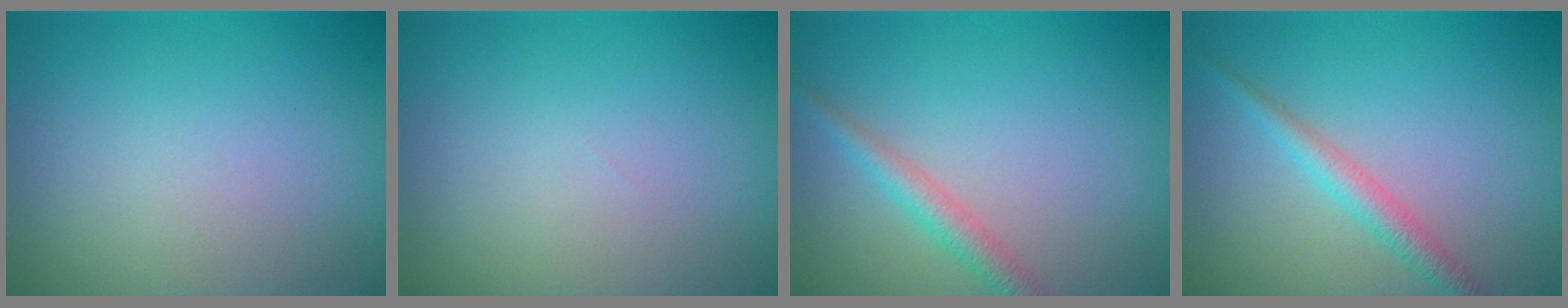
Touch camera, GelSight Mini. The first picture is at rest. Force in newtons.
{"total": 0.0}
{"total": 2.3, "press": 2.3, "slide": 0.1}
{"total": 2.3, "press": 2.3, "slide": 0.1}